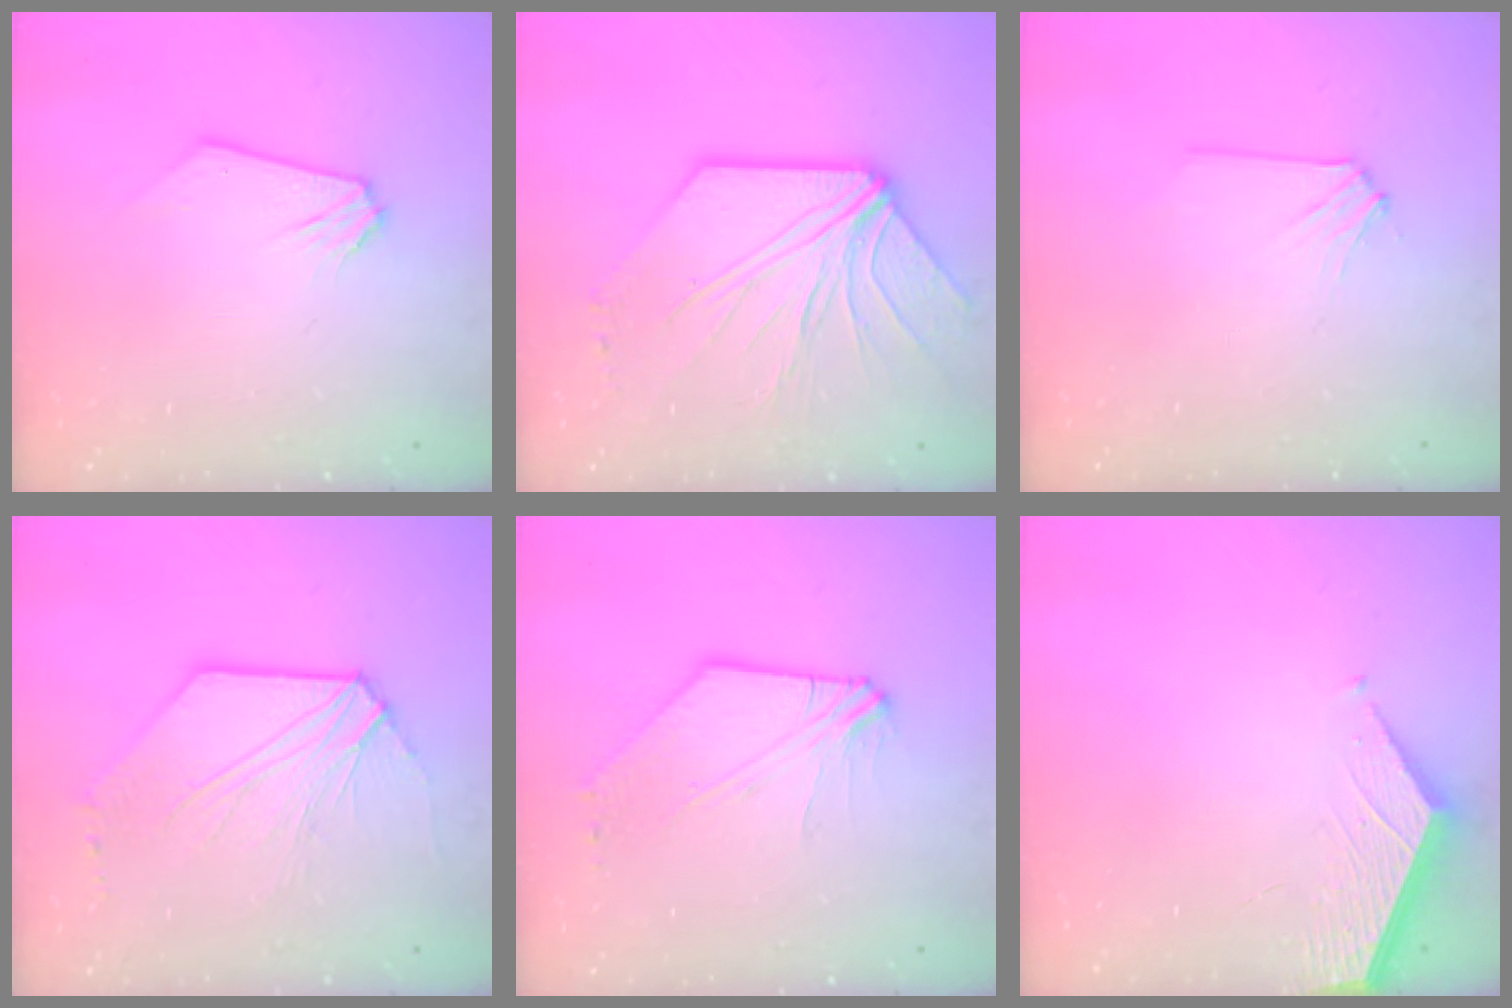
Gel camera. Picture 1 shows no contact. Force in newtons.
{"total": 10.5, "press": 10.4, "slide": 1.6}
{"total": 1.7, "press": 1.6, "slide": 0.3}
{"total": 6.6, "press": 6.5, "slide": 0.8}
{"total": 4.1, "press": 4.1, "slide": 0.2}
{"total": 1.9, "press": 1.9, "slide": 0.2}